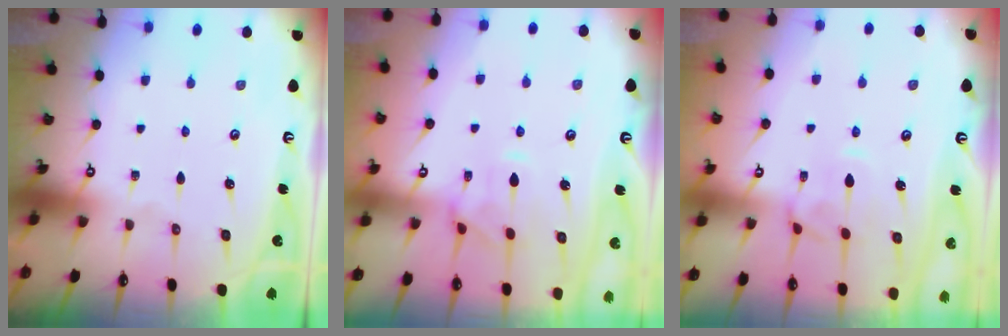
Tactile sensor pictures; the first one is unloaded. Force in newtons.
{"total": 2.5, "press": 2.3, "slide": 1.1}
{"total": 0.7, "press": 0.4, "slide": 0.6}